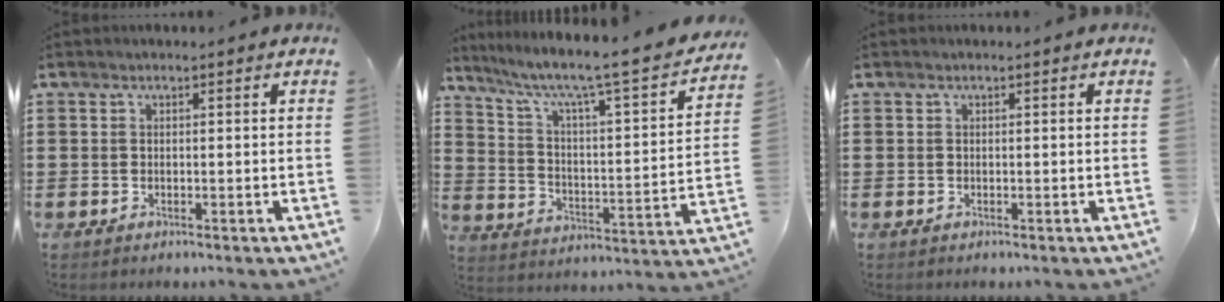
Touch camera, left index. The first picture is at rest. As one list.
[{"total": 5.6, "force": [4.3, 0.3, 3.6], "torque": [-0.093, -0.045, 0.059]}, {"total": 0.0}]